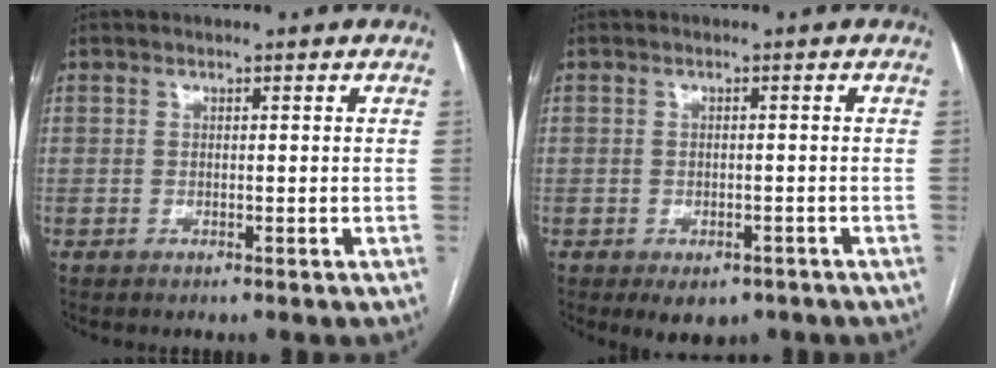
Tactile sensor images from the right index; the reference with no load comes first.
{"total": 4.7, "force": [-3.0, 3.0, 2.0], "torque": [-0.013, 0.001, -0.032]}